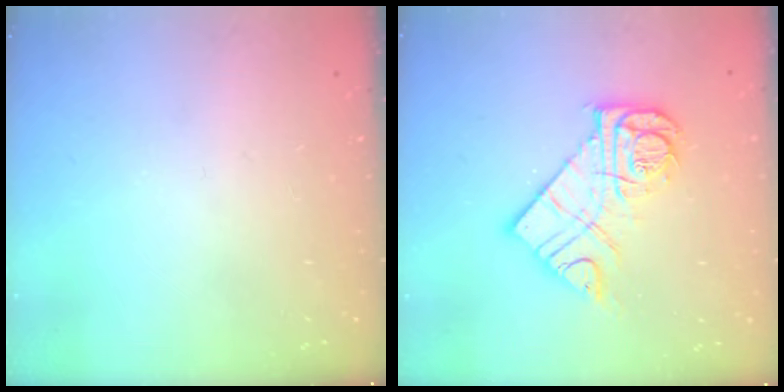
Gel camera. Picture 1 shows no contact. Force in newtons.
{"total": 13.9, "press": 13.8, "slide": 1.5}